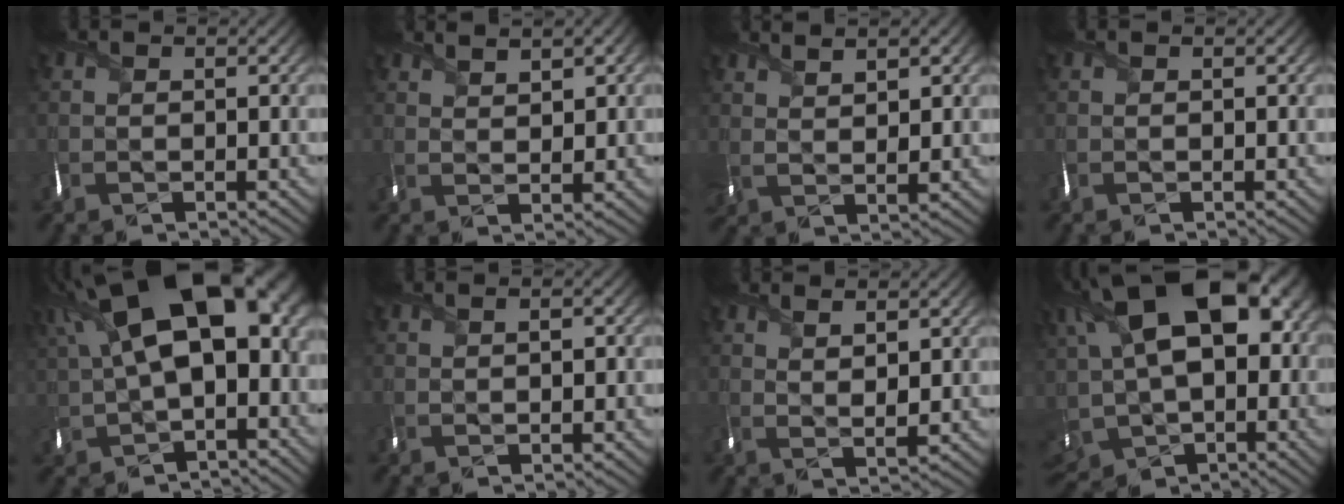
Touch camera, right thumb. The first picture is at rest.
{"total": 2.5, "force": [2.0, 0.7, 1.3], "torque": [-0.025, -0.002, 0.044]}
{"total": 3.9, "force": [2.6, 1.4, 2.5], "torque": [-0.055, -0.001, 0.058]}
{"total": 0.0}
{"total": 18.9, "force": [3.9, 10.4, 15.3], "torque": [-0.265, 0.015, 0.080]}
{"total": 1.5, "force": [0.1, 0.7, 1.4], "torque": [-0.024, 0.003, 0.003]}
{"total": 2.8, "force": [1.7, 0.7, 2.1], "torque": [-0.047, -0.004, 0.036]}
{"total": 21.0, "force": [3.4, 13.4, 15.8], "torque": [-0.318, 0.015, 0.072]}